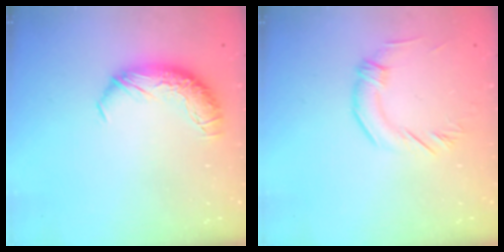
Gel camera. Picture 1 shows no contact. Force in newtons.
{"total": 2.3, "press": 1.9, "slide": 1.4}